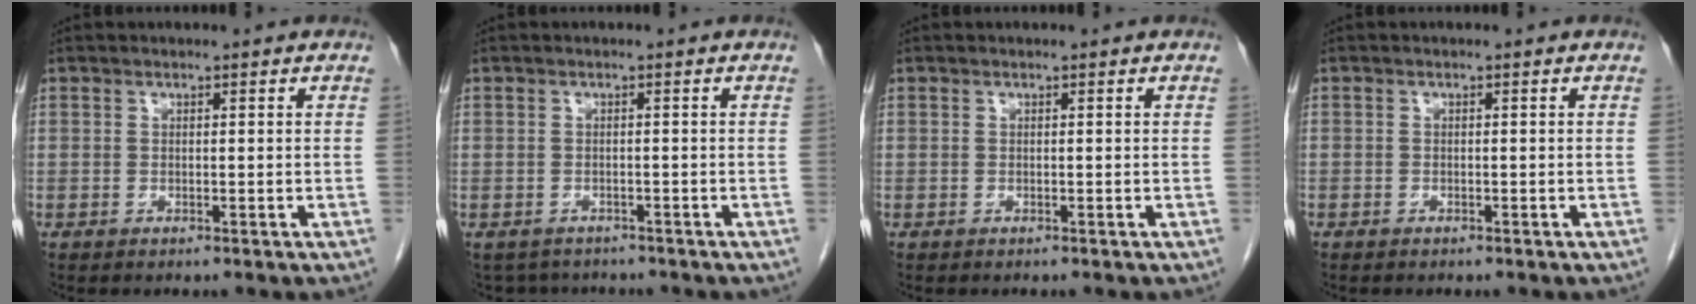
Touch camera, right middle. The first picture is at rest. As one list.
[{"total": 5.1, "force": [-4.5, 2.2, 0.3], "torque": [0.003, 0.002, -0.060]}, {"total": 0.0}, {"total": 0.5, "force": [-0.4, 0.3, 0.1], "torque": [-0.007, 0.002, -0.008]}]